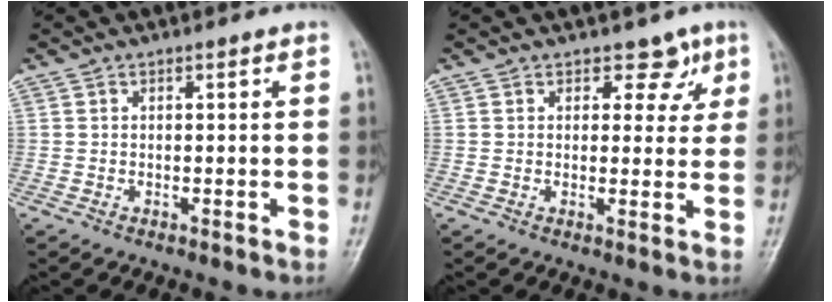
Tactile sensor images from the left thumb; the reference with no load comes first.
{"total": 4.2, "force": [2.4, 3.0, 1.7], "torque": [0.018, -0.010, 0.029]}